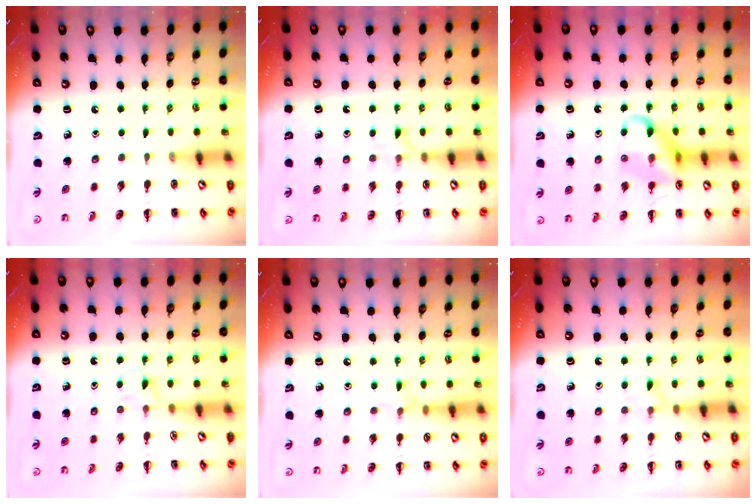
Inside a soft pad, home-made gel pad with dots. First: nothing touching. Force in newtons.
{"total": 5.3, "press": 5.0, "slide": 1.8}
{"total": 12.3, "press": 12.2, "slide": 1.2}
{"total": 3.2, "press": 3.0, "slide": 1.1}
{"total": 5.9, "press": 5.6, "slide": 1.9}
{"total": 5.3, "press": 5.0, "slide": 1.8}